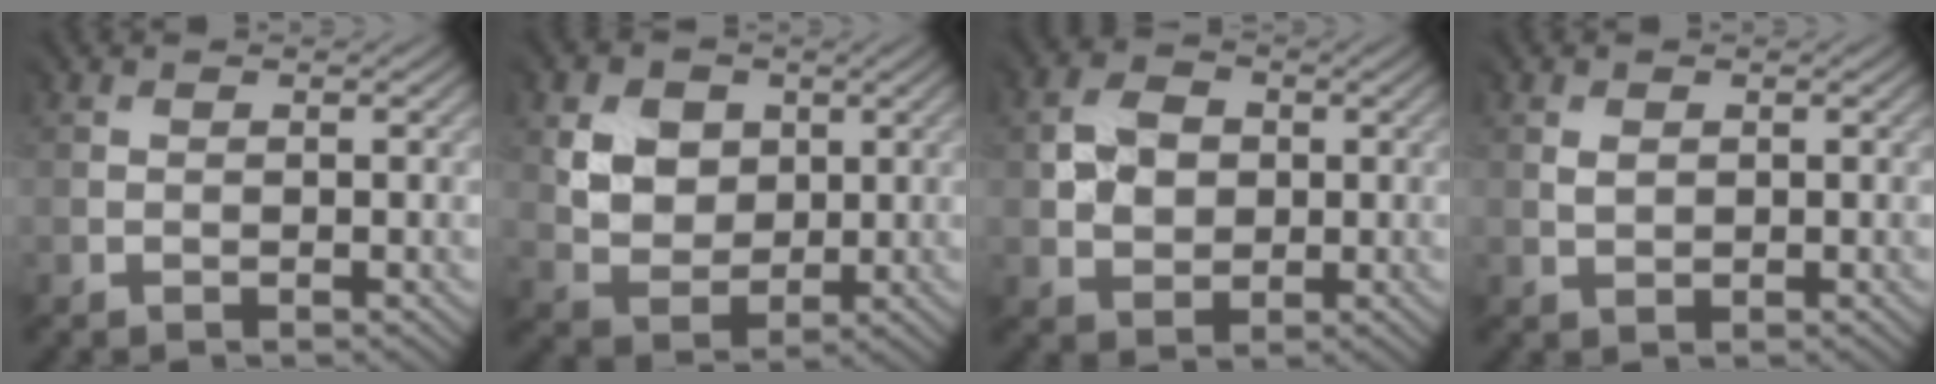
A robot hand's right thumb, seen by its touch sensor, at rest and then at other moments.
{"total": 5.3, "force": [2.1, 4.6, 1.8], "torque": [-0.056, -0.003, 0.034]}
{"total": 4.2, "force": [0.9, 3.8, 1.7], "torque": [-0.037, 0.006, 0.013]}
{"total": 1.2, "force": [0.8, 0.9, 0.0], "torque": [-0.003, -0.001, 0.019]}